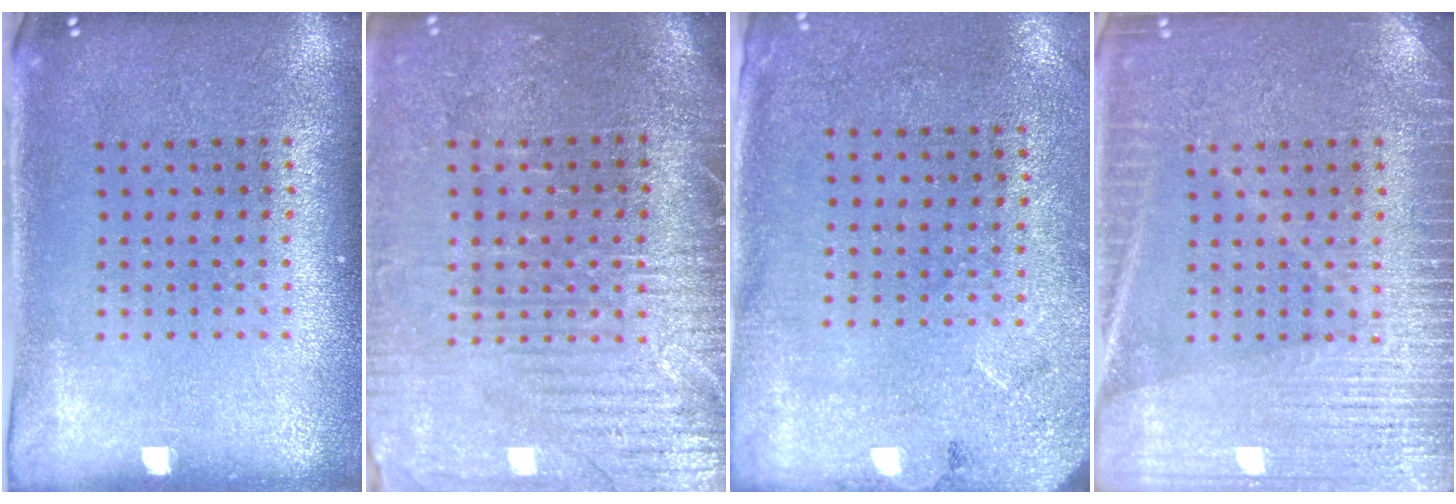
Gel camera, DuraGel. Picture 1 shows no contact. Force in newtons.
{"total": 3.7, "press": 3.3, "slide": 1.6}
{"total": 2.7, "press": 2.2, "slide": 1.6}
{"total": 4.7, "press": 4.6, "slide": 0.7}